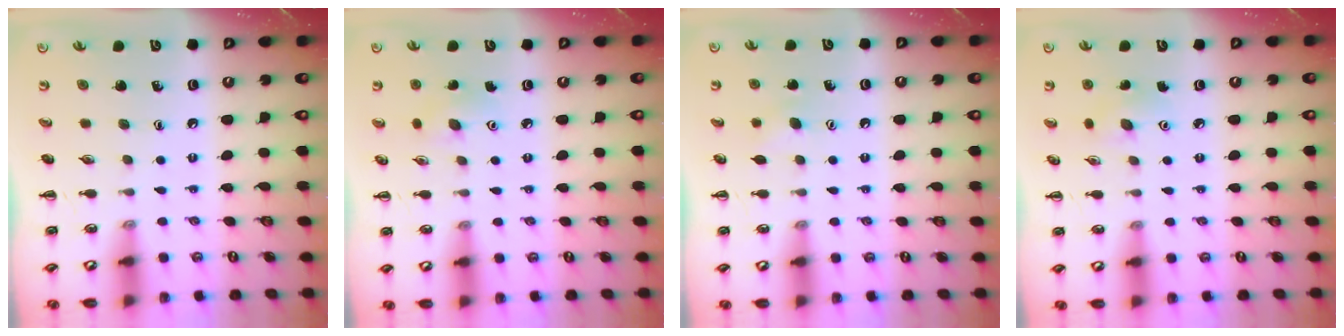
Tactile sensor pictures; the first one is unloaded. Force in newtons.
{"total": 4.7, "press": 4.5, "slide": 1.1}
{"total": 4.4, "press": 4.2, "slide": 1.0}
{"total": 4.7, "press": 4.5, "slide": 1.1}